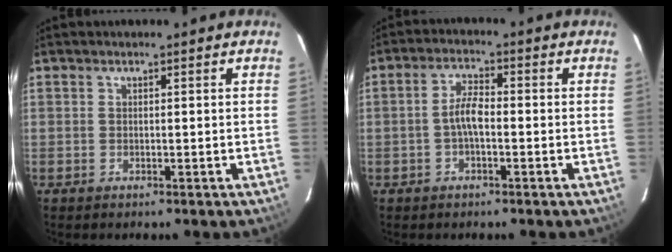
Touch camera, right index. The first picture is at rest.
{"total": 4.1, "force": [-1.1, 1.4, 3.7], "torque": [-0.075, 0.011, -0.021]}